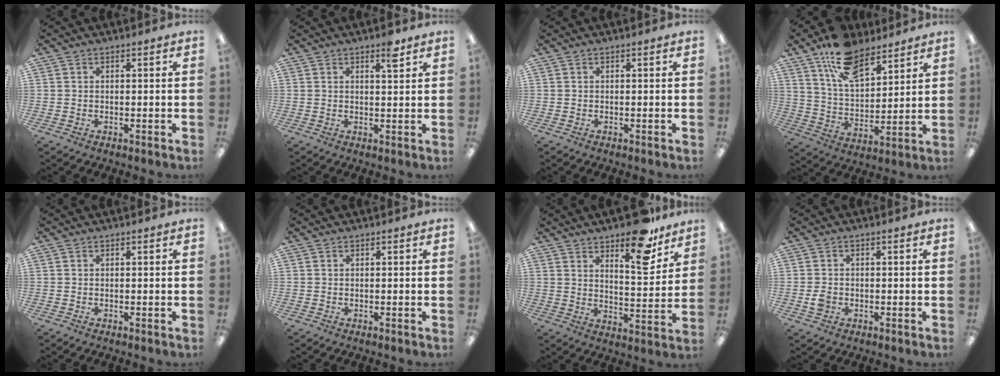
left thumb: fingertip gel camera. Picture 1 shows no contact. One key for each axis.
{"total": 4.2, "fx": 2.9, "fy": 1.0, "fz": 2.8, "tx": -0.039, "ty": -0.011, "tz": 0.045}
{"total": 0.0}
{"total": 14.7, "fx": 10.7, "fy": 6.8, "fz": 7.4, "tx": -0.133, "ty": -0.052, "tz": 0.196}
{"total": 0.0}
{"total": 0.0}
{"total": 14.7, "fx": 10.8, "fy": 5.1, "fz": 8.6, "tx": -0.108, "ty": -0.069, "tz": 0.180}
{"total": 2.5, "fx": -0.4, "fy": 2.1, "fz": 1.3, "tx": -0.016, "ty": 0.000, "tz": -0.009}